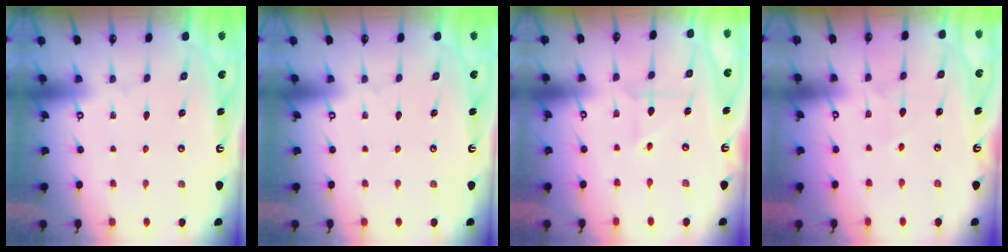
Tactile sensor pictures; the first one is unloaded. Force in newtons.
{"total": 0.0}
{"total": 5.2, "press": 5.2, "slide": 0.6}
{"total": 4.0, "press": 4.0, "slide": 0.6}